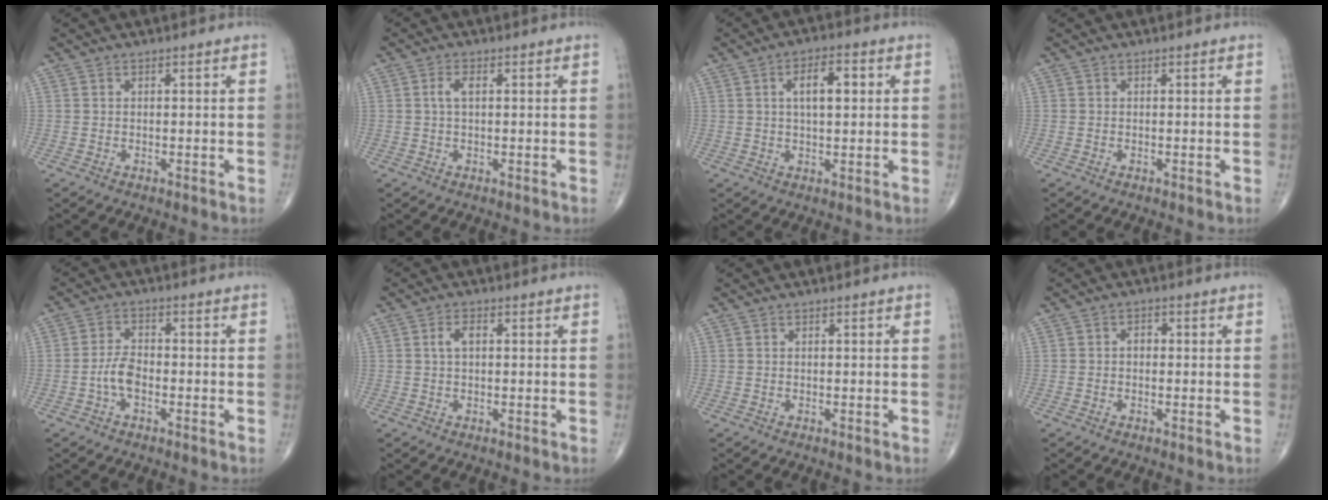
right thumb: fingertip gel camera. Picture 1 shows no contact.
{"total": 2.3, "force": [0.4, 1.0, 2.0], "torque": [-0.045, 0.006, 0.007]}
{"total": 6.8, "force": [1.6, 2.9, 5.9], "torque": [-0.089, 0.005, 0.023]}
{"total": 0.0}
{"total": 4.3, "force": [-1.5, 2.3, 3.3], "torque": [-0.063, 0.016, -0.033]}
{"total": 2.6, "force": [0.4, 1.4, 2.2], "torque": [-0.045, 0.009, 0.007]}
{"total": 0.0}
{"total": 1.7, "force": [-0.2, 1.2, 1.1], "torque": [-0.009, 0.007, -0.008]}